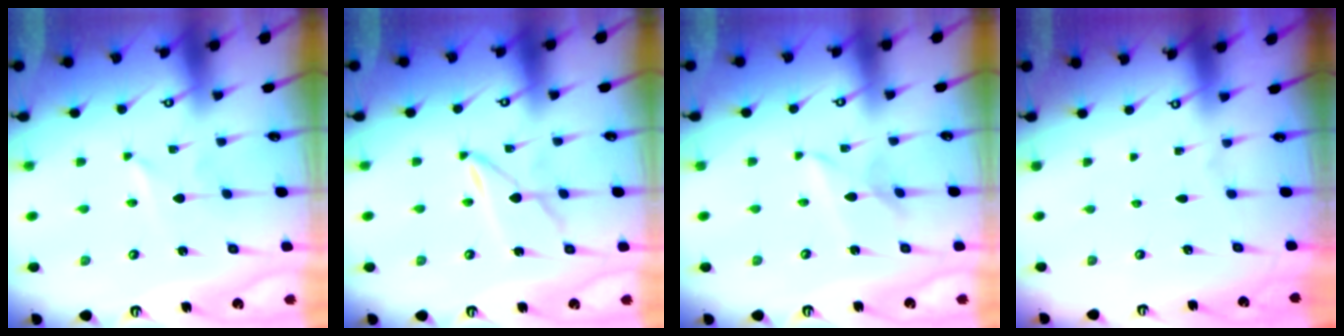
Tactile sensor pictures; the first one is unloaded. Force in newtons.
{"total": 2.9, "press": 2.9, "slide": 0.3}
{"total": 3.4, "press": 3.4, "slide": 0.4}
{"total": 0.0}